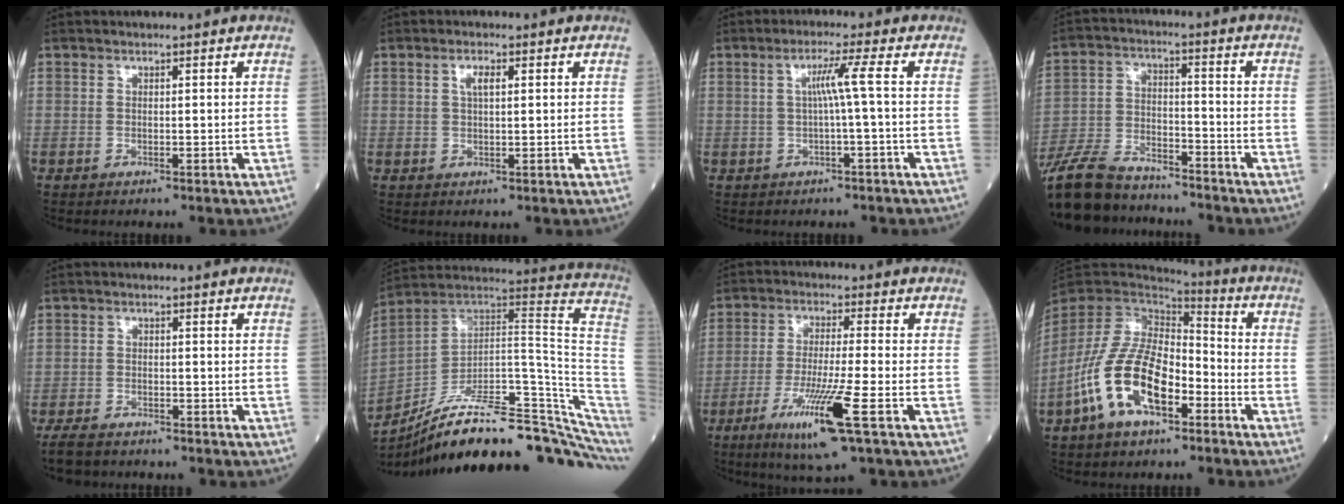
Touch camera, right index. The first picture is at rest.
{"total": 2.2, "force": [0.8, 0.6, 1.9], "torque": [-0.039, 0.002, 0.015]}
{"total": 3.7, "force": [0.0, -1.1, 3.5], "torque": [-0.065, 0.007, 0.002]}
{"total": 16.2, "force": [-14.2, 4.8, 6.3], "torque": [-0.139, -0.009, -0.250]}
{"total": 5.0, "force": [-4.4, 1.6, 1.8], "torque": [-0.034, -0.010, -0.074]}
{"total": 27.6, "force": [-19.9, 5.4, 18.4], "torque": [-0.177, 0.038, -0.295]}
{"total": 11.0, "force": [-5.1, -0.4, 9.8], "torque": [-0.189, -0.029, -0.093]}
{"total": 14.3, "force": [-6.4, 6.5, 11.0], "torque": [-0.235, 0.008, -0.121]}